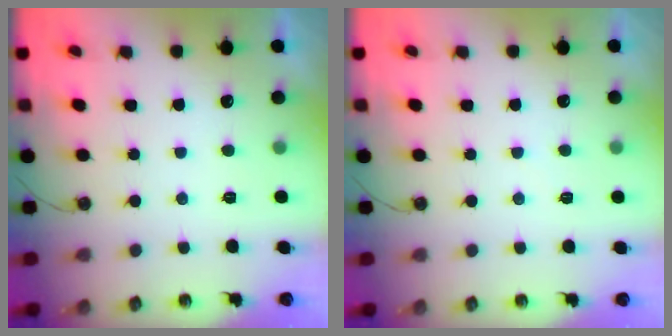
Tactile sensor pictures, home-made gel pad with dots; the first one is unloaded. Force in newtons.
{"total": 3.8, "press": 3.8, "slide": 0.5}